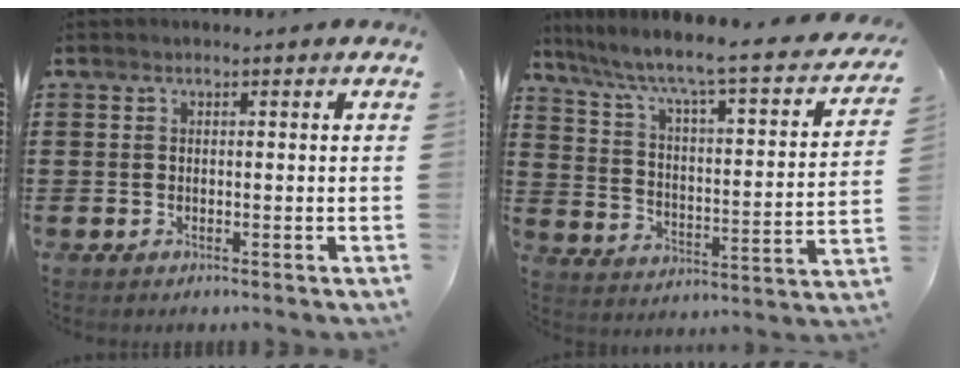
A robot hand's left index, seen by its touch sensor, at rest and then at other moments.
{"total": 5.4, "force": [3.8, 0.3, 3.8], "torque": [-0.092, -0.040, 0.049]}